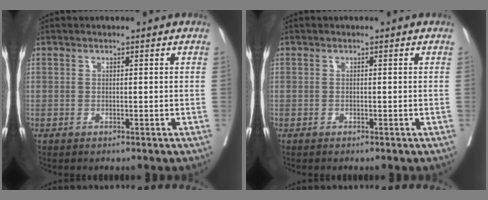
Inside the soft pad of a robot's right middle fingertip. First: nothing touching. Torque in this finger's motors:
{"motor_torque": [-0.11, -0.18, -0.03, 0.00]}